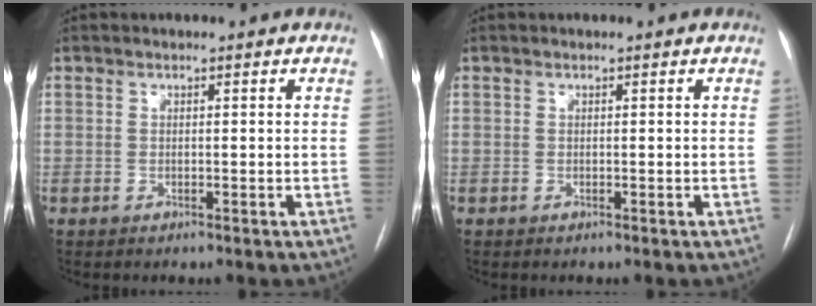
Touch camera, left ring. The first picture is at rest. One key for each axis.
{"total": 0.0}